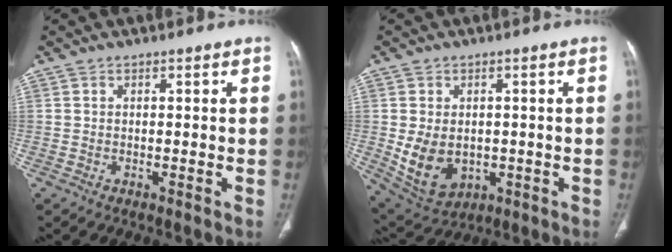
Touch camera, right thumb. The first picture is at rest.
{"total": 9.9, "force": [-1.3, 7.3, 6.6], "torque": [-0.101, -0.002, 0.006]}